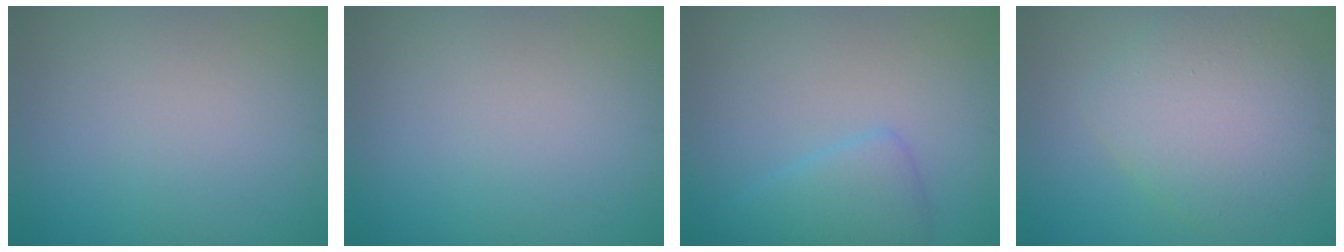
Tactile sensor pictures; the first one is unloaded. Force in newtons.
{"total": 0.0}
{"total": 2.8, "press": 2.8, "slide": 0.2}
{"total": 5.5, "press": 5.4, "slide": 0.4}